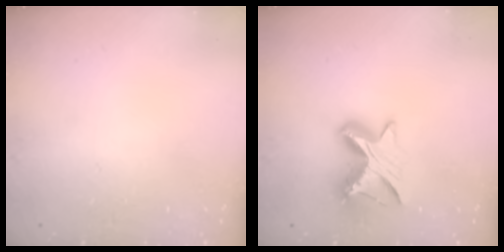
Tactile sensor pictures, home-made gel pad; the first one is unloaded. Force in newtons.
{"total": 9.6, "press": 9.6, "slide": 0.6}